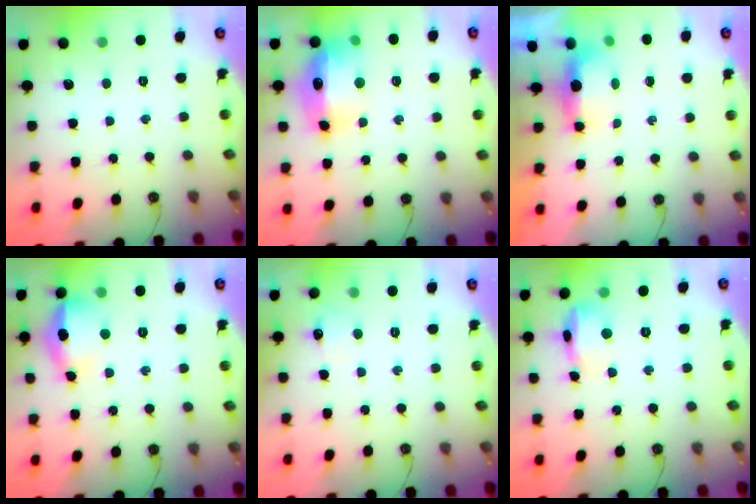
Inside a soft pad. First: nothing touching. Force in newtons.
{"total": 15.0, "press": 14.9, "slide": 1.5}
{"total": 5.1, "press": 4.9, "slide": 1.3}
{"total": 14.1, "press": 14.0, "slide": 1.9}
{"total": 6.1, "press": 6.0, "slide": 0.8}
{"total": 14.0, "press": 9.7, "slide": 10.0}